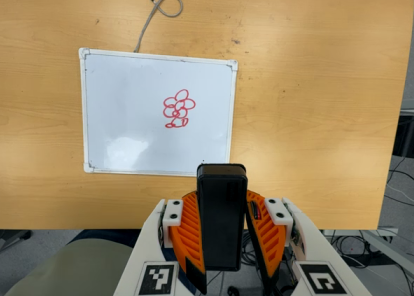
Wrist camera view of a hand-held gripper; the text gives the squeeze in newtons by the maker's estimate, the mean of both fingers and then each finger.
{"total": 8.9, "left": 6.9, "right": 10.9}